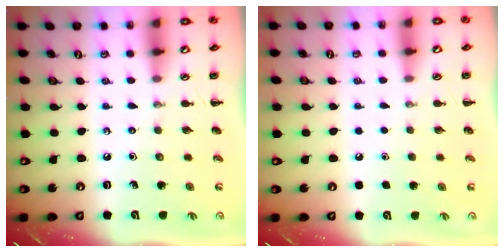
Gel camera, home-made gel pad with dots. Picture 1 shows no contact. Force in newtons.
{"total": 1.8, "press": 1.8, "slide": 0.1}